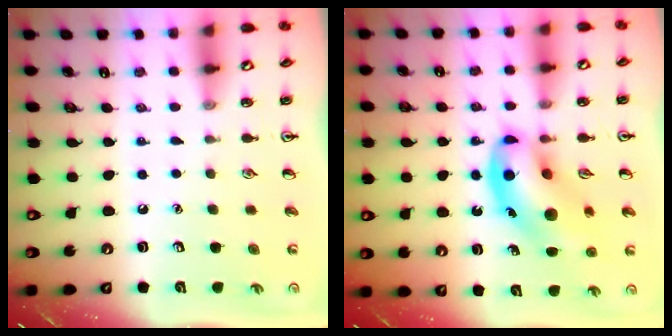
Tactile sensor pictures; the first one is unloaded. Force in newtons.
{"total": 14.0, "press": 13.5, "slide": 3.5}